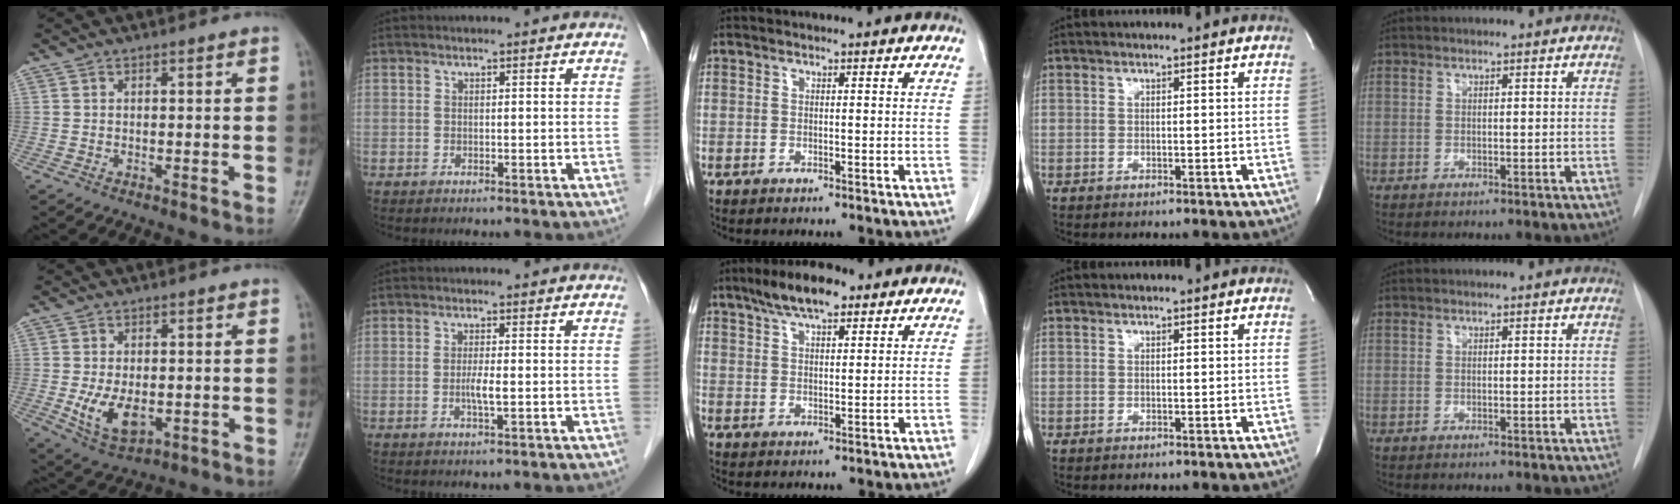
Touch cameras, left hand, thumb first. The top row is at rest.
{"thumb": {"total": 7.9, "force": [-1.4, 4.7, 6.2], "torque": [-0.103, -0.011, -0.013]}, "index": {"total": 2.3, "force": [-0.4, 0.2, 2.2], "torque": [-0.045, -0.002, -0.007]}, "middle": {"total": 7.4, "force": [5.2, 2.0, 4.8], "torque": [-0.092, 0.013, 0.091]}}